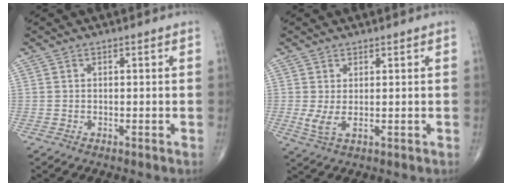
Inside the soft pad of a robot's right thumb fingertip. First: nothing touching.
{"total": 3.3, "force": [0.3, 1.2, 3.0], "torque": [-0.071, -0.007, 0.012]}